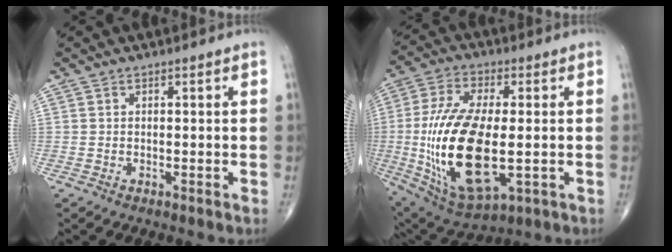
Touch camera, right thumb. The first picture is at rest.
{"total": 22.8, "force": [-2.4, 10.2, 20.3], "torque": [-0.420, -0.011, -0.023]}